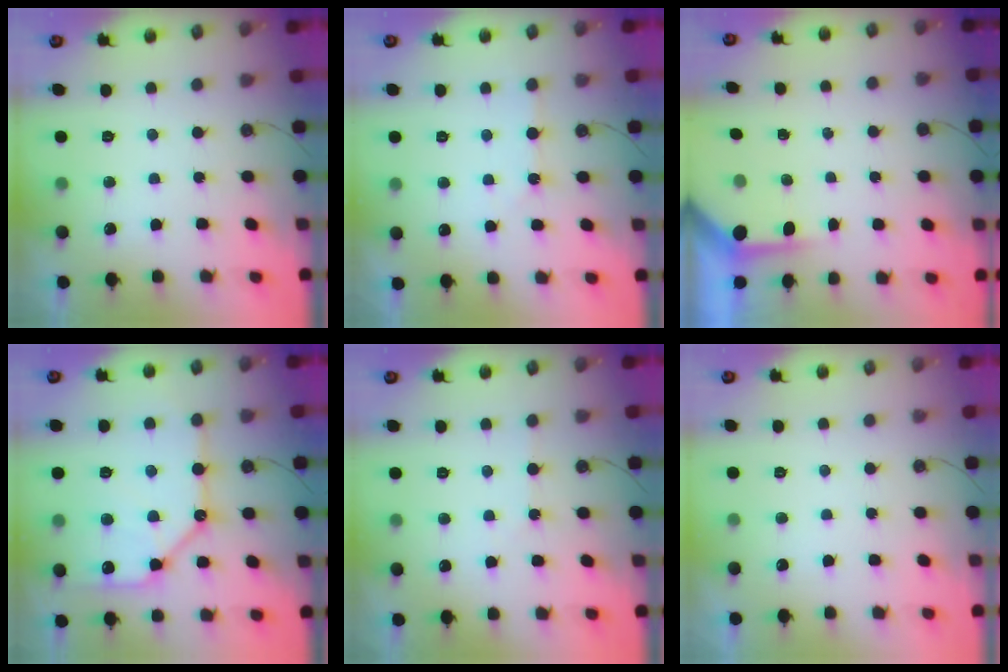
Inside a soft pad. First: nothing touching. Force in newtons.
{"total": 1.8, "press": 1.7, "slide": 0.4}
{"total": 3.6, "press": 3.6, "slide": 0.4}
{"total": 15.1, "press": 15.0, "slide": 1.7}
{"total": 1.6, "press": 1.5, "slide": 0.3}
{"total": 0.0}